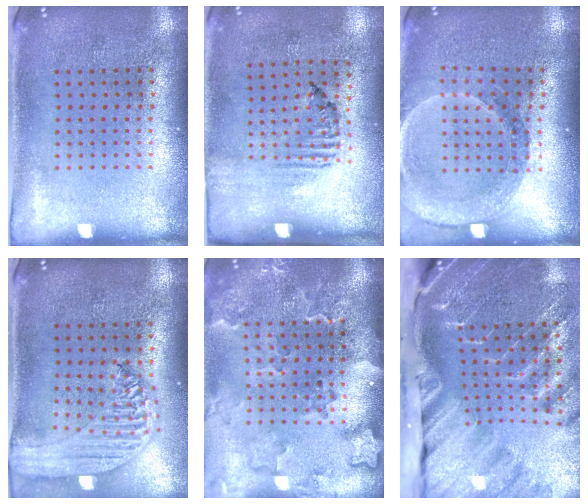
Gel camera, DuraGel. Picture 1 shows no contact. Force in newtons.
{"total": 1.6, "press": 1.0, "slide": 1.3}
{"total": 1.5, "press": 1.5, "slide": 0.3}
{"total": 2.0, "press": 1.9, "slide": 0.7}
{"total": 2.8, "press": 2.3, "slide": 1.6}
{"total": 4.5, "press": 3.3, "slide": 3.0}